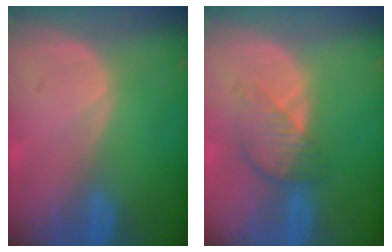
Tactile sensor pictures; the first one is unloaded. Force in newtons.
{"total": 4.5, "press": 4.1, "slide": 1.9}